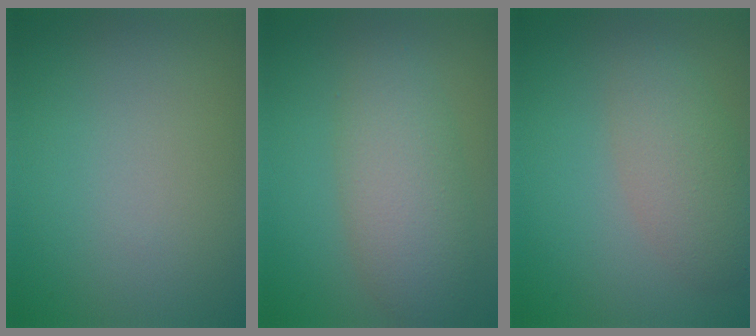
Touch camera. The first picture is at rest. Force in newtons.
{"total": 5.0, "press": 5.0, "slide": 0.1}
{"total": 3.5, "press": 3.5, "slide": 0.2}